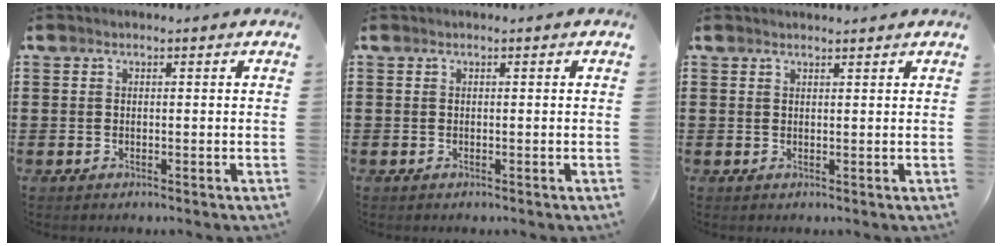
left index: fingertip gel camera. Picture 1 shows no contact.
{"total": 0.0}
{"total": 1.0, "force": [1.0, -0.1, 0.2], "torque": [-0.004, -0.003, 0.020]}